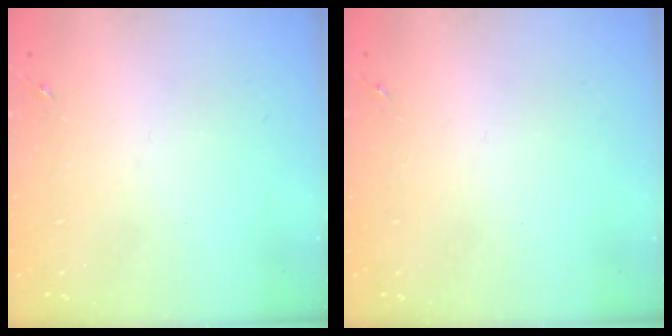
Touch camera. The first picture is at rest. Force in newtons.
{"total": 0.0}